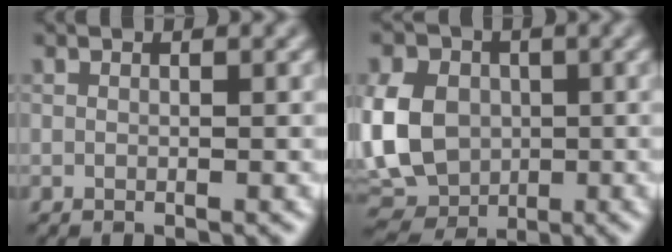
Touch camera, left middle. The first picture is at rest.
{"total": 10.8, "force": [0.2, 8.6, 6.5], "torque": [-0.126, -0.002, -0.014]}